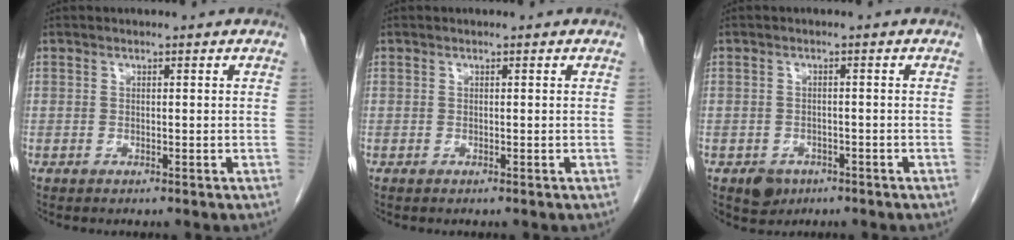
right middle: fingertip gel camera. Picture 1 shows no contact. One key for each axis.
{"total": 0.0}
{"total": 3.2, "fx": -1.9, "fy": 2.4, "fz": 0.9, "tx": -0.010, "ty": 0.005, "tz": -0.022}